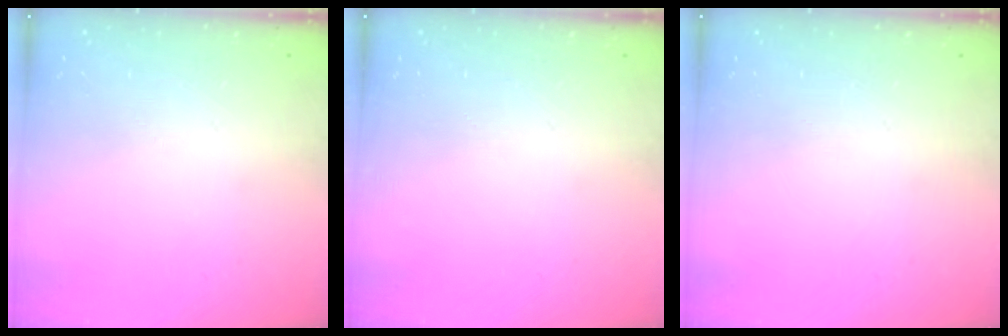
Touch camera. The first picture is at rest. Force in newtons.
{"total": 0.0}
{"total": 0.0}